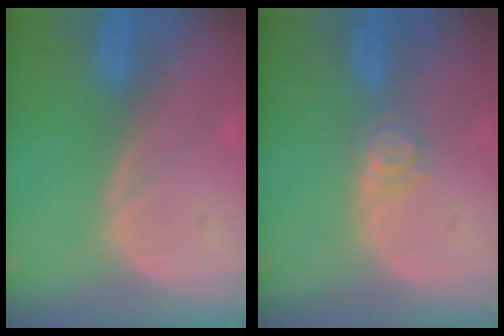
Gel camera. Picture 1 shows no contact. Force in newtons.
{"total": 2.6, "press": 2.6, "slide": 0.3}